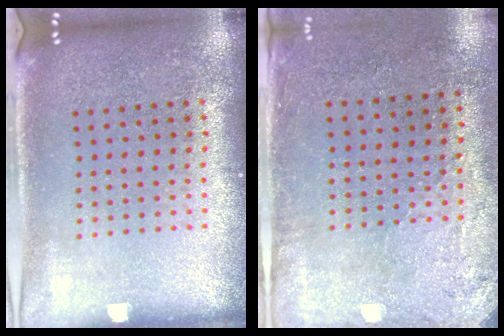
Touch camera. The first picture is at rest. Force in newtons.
{"total": 2.9, "press": 2.3, "slide": 1.6}